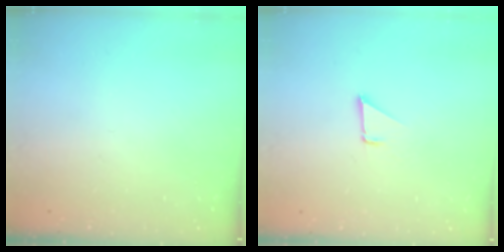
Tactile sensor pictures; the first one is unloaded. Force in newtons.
{"total": 1.1, "press": 1.1, "slide": 0.1}